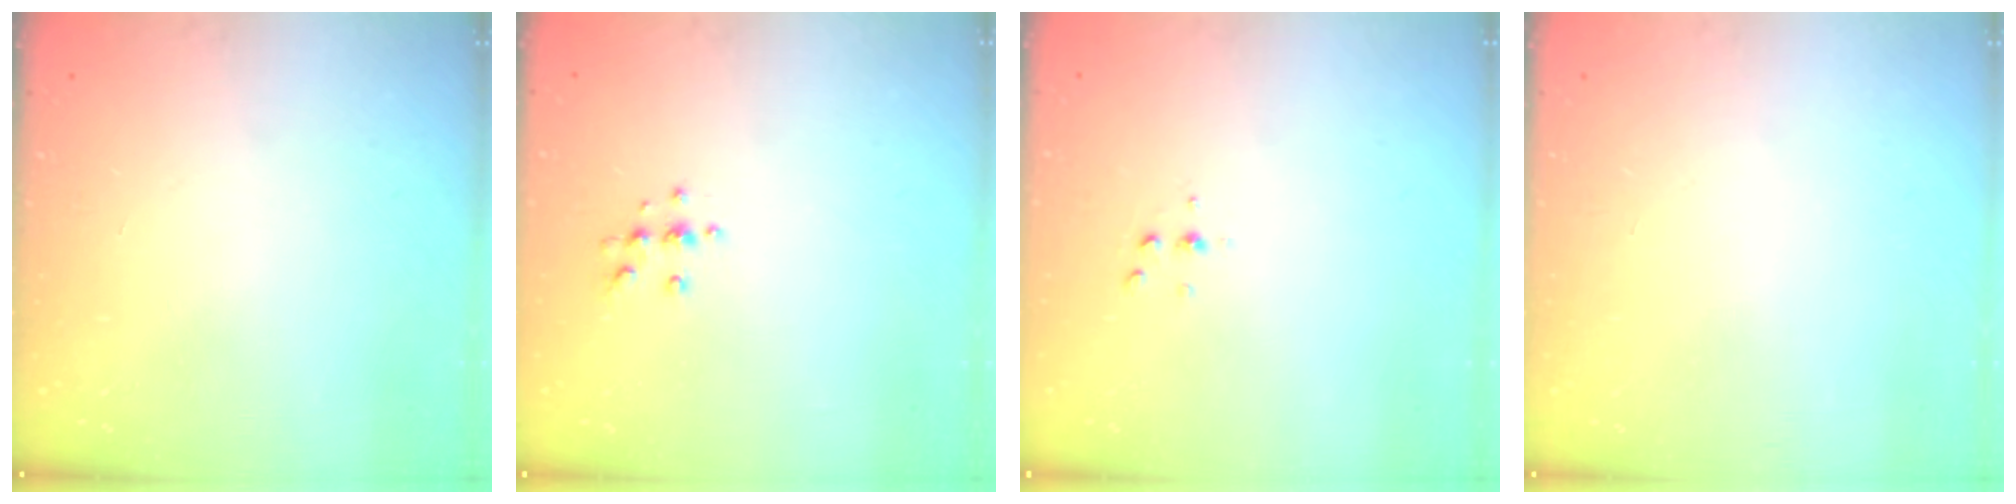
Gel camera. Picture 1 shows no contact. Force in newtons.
{"total": 4.7, "press": 4.6, "slide": 0.5}
{"total": 2.5, "press": 2.4, "slide": 0.2}
{"total": 0.0}